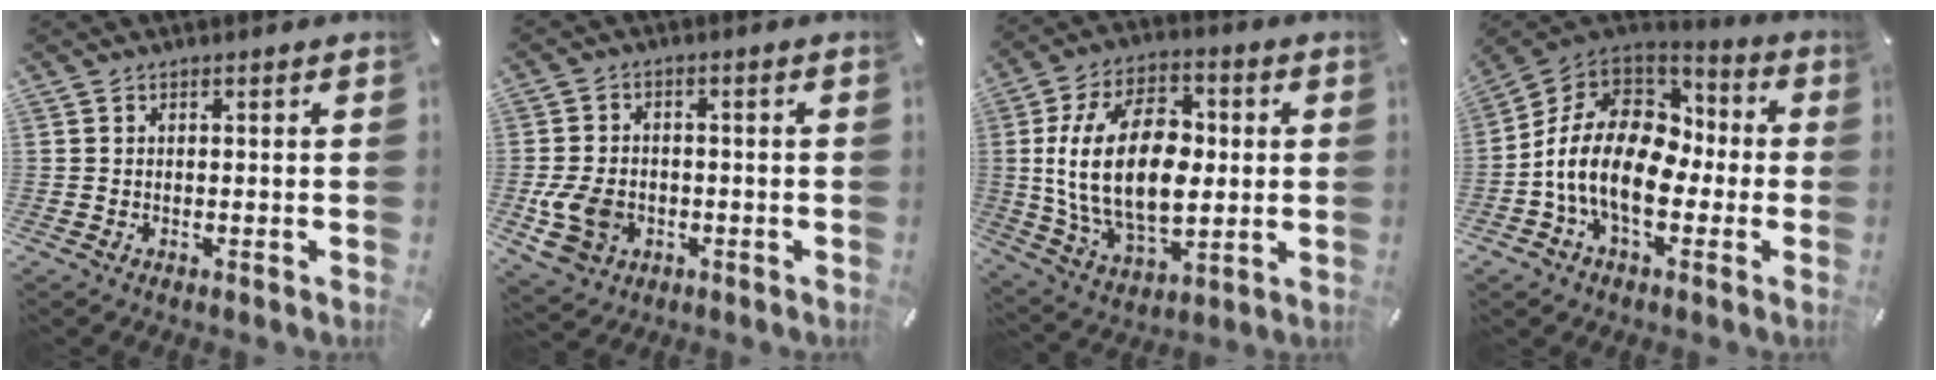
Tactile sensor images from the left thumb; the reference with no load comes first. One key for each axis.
{"total": 9.4, "fx": -2.3, "fy": 7.3, "fz": 5.5, "tx": -0.120, "ty": 0.008, "tz": -0.038}
{"total": 22.4, "fx": 1.3, "fy": 14.5, "fz": 17.1, "tx": -0.341, "ty": 0.004, "tz": 0.020}
{"total": 16.8, "fx": -3.9, "fy": 11.4, "fz": 11.6, "tx": -0.243, "ty": 0.019, "tz": -0.070}